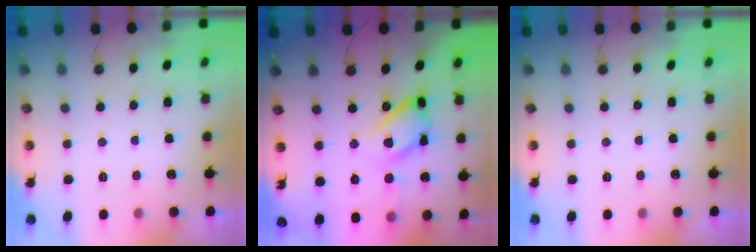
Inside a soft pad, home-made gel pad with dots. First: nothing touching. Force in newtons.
{"total": 15.8, "press": 15.8, "slide": 1.4}
{"total": 0.0}